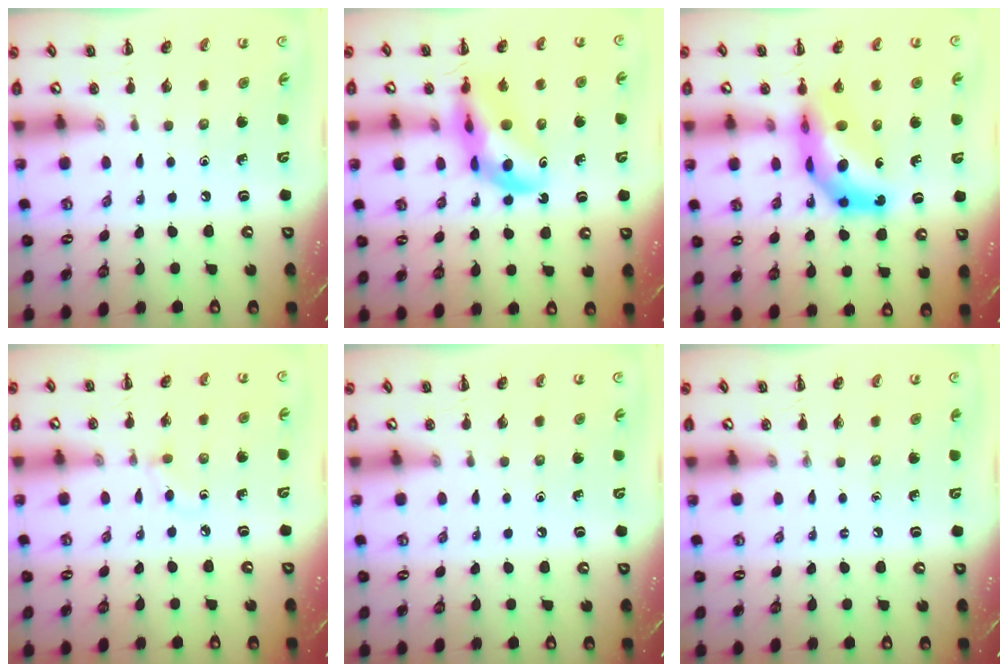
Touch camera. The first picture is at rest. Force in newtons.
{"total": 12.6, "press": 12.2, "slide": 3.2}
{"total": 11.2, "press": 10.6, "slide": 3.4}
{"total": 3.6, "press": 3.3, "slide": 1.4}
{"total": 0.0}
{"total": 0.0}